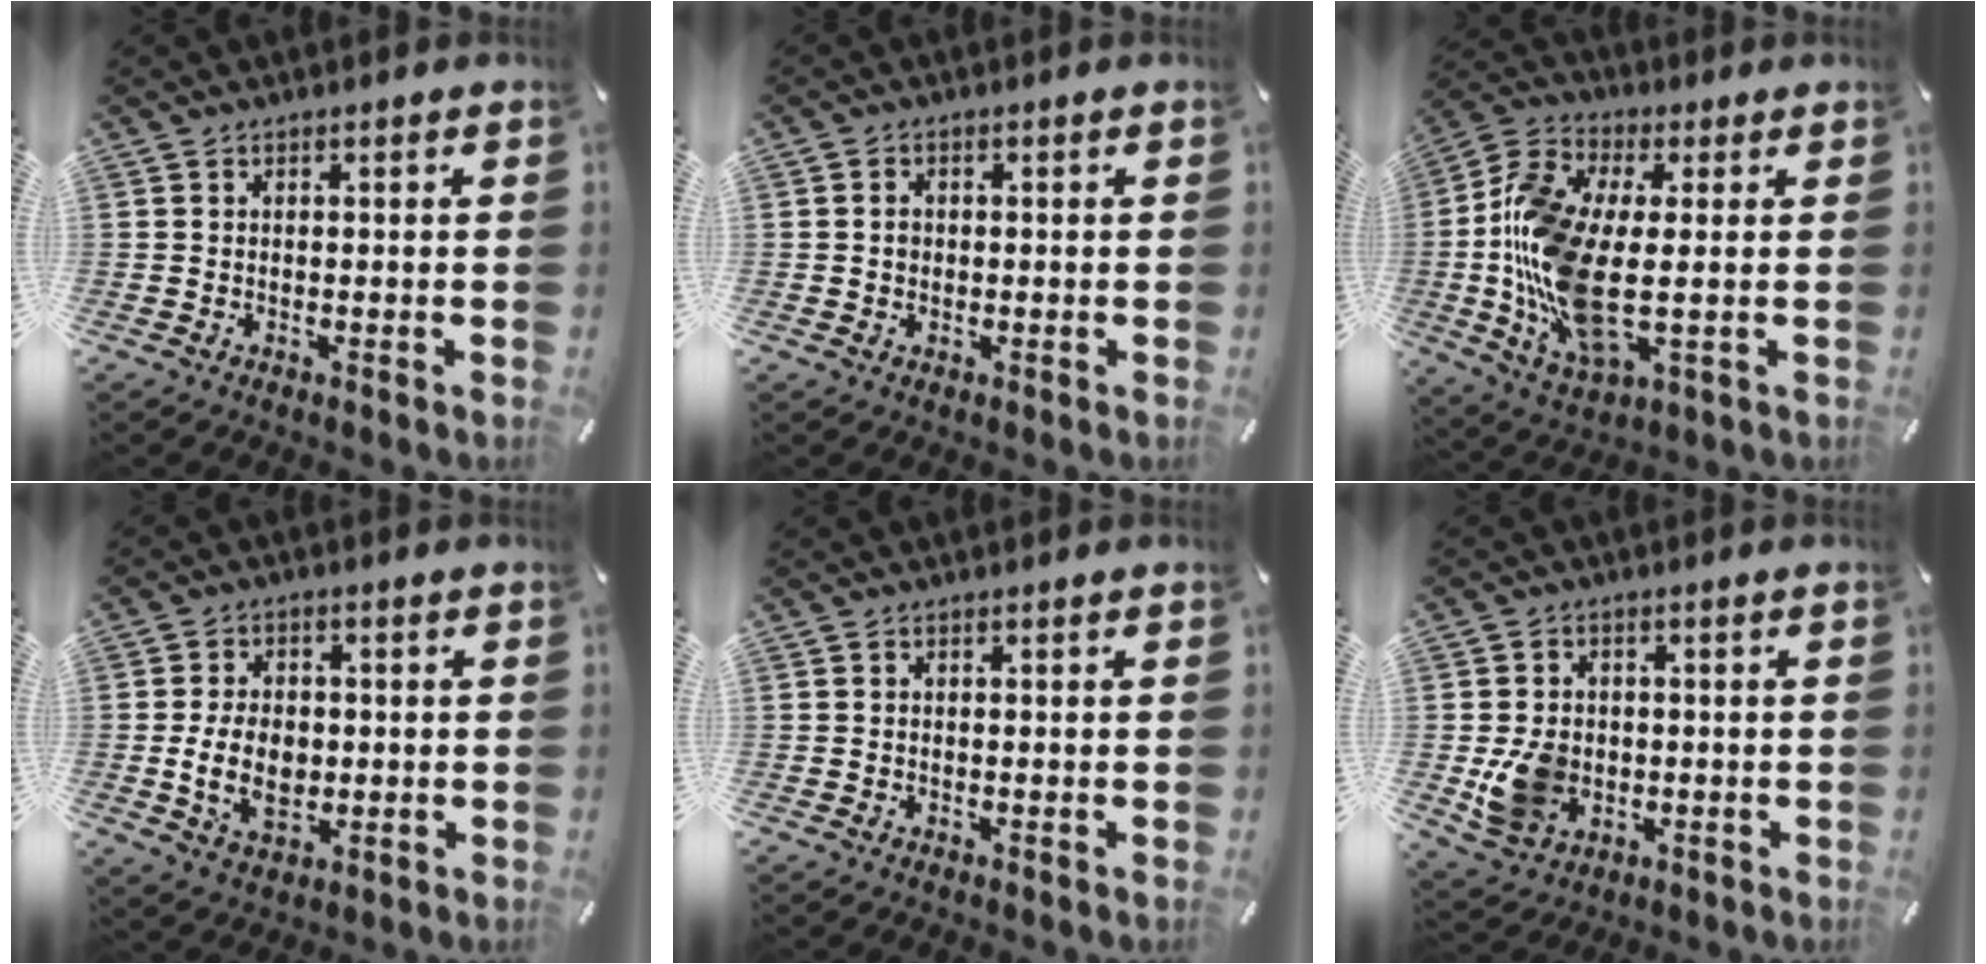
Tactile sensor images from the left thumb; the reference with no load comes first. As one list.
[{"total": 1.6, "force": [0.0, 1.4, 0.8], "torque": [-0.019, 0.006, -0.003]}, {"total": 17.1, "force": [-0.9, 8.3, 14.9], "torque": [-0.329, -0.018, -0.012]}, {"total": 9.4, "force": [-1.1, 6.8, 6.4], "torque": [-0.129, 0.001, -0.021]}, {"total": 0.0}, {"total": 8.4, "force": [-1.0, 7.3, 4.1], "torque": [-0.093, 0.005, -0.016]}]